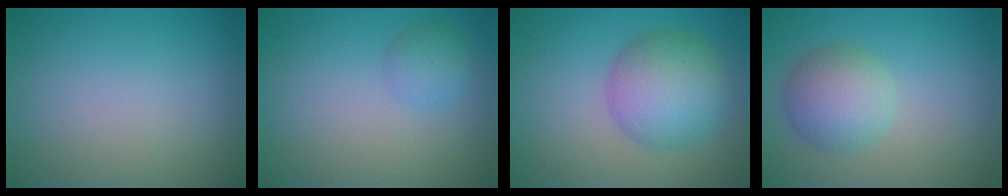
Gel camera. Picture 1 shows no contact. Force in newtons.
{"total": 1.8, "press": 1.8, "slide": 0.0}
{"total": 6.7, "press": 6.7, "slide": 0.2}
{"total": 4.5, "press": 4.5, "slide": 0.4}